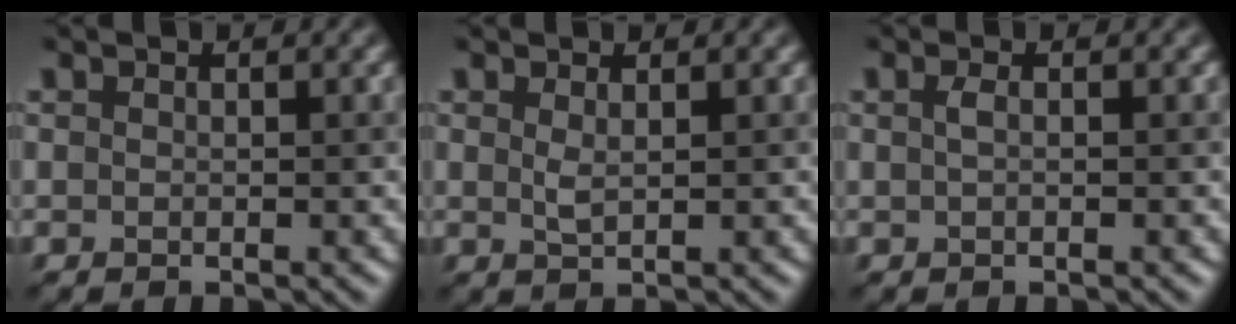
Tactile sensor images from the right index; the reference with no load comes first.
{"total": 0.9, "force": [0.4, 0.2, 0.7], "torque": [-0.017, 0.004, 0.011]}
{"total": 0.6, "force": [0.1, 0.1, 0.6], "torque": [-0.013, 0.009, 0.004]}